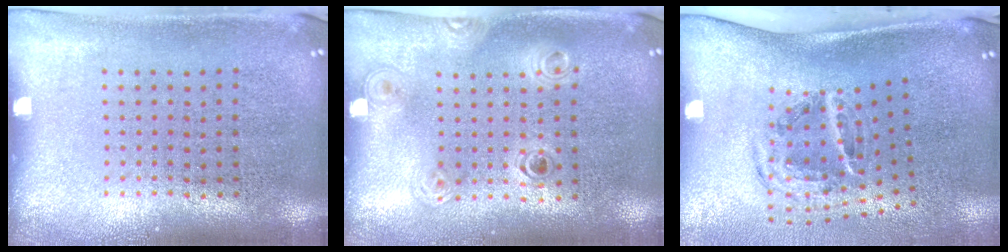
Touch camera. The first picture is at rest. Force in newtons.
{"total": 1.2, "press": 1.1, "slide": 0.5}
{"total": 2.0, "press": 1.2, "slide": 1.5}